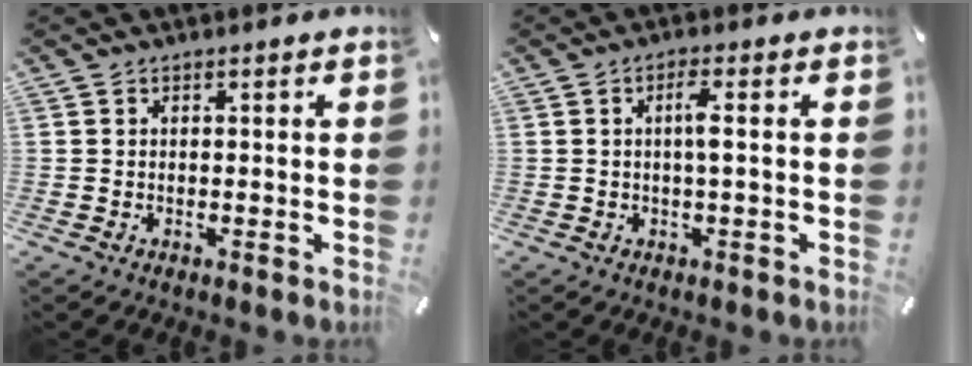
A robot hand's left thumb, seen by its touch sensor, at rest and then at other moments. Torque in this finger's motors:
{"motor_torque": [0.35, 0.92, 0.38, -0.37, 0.14]}